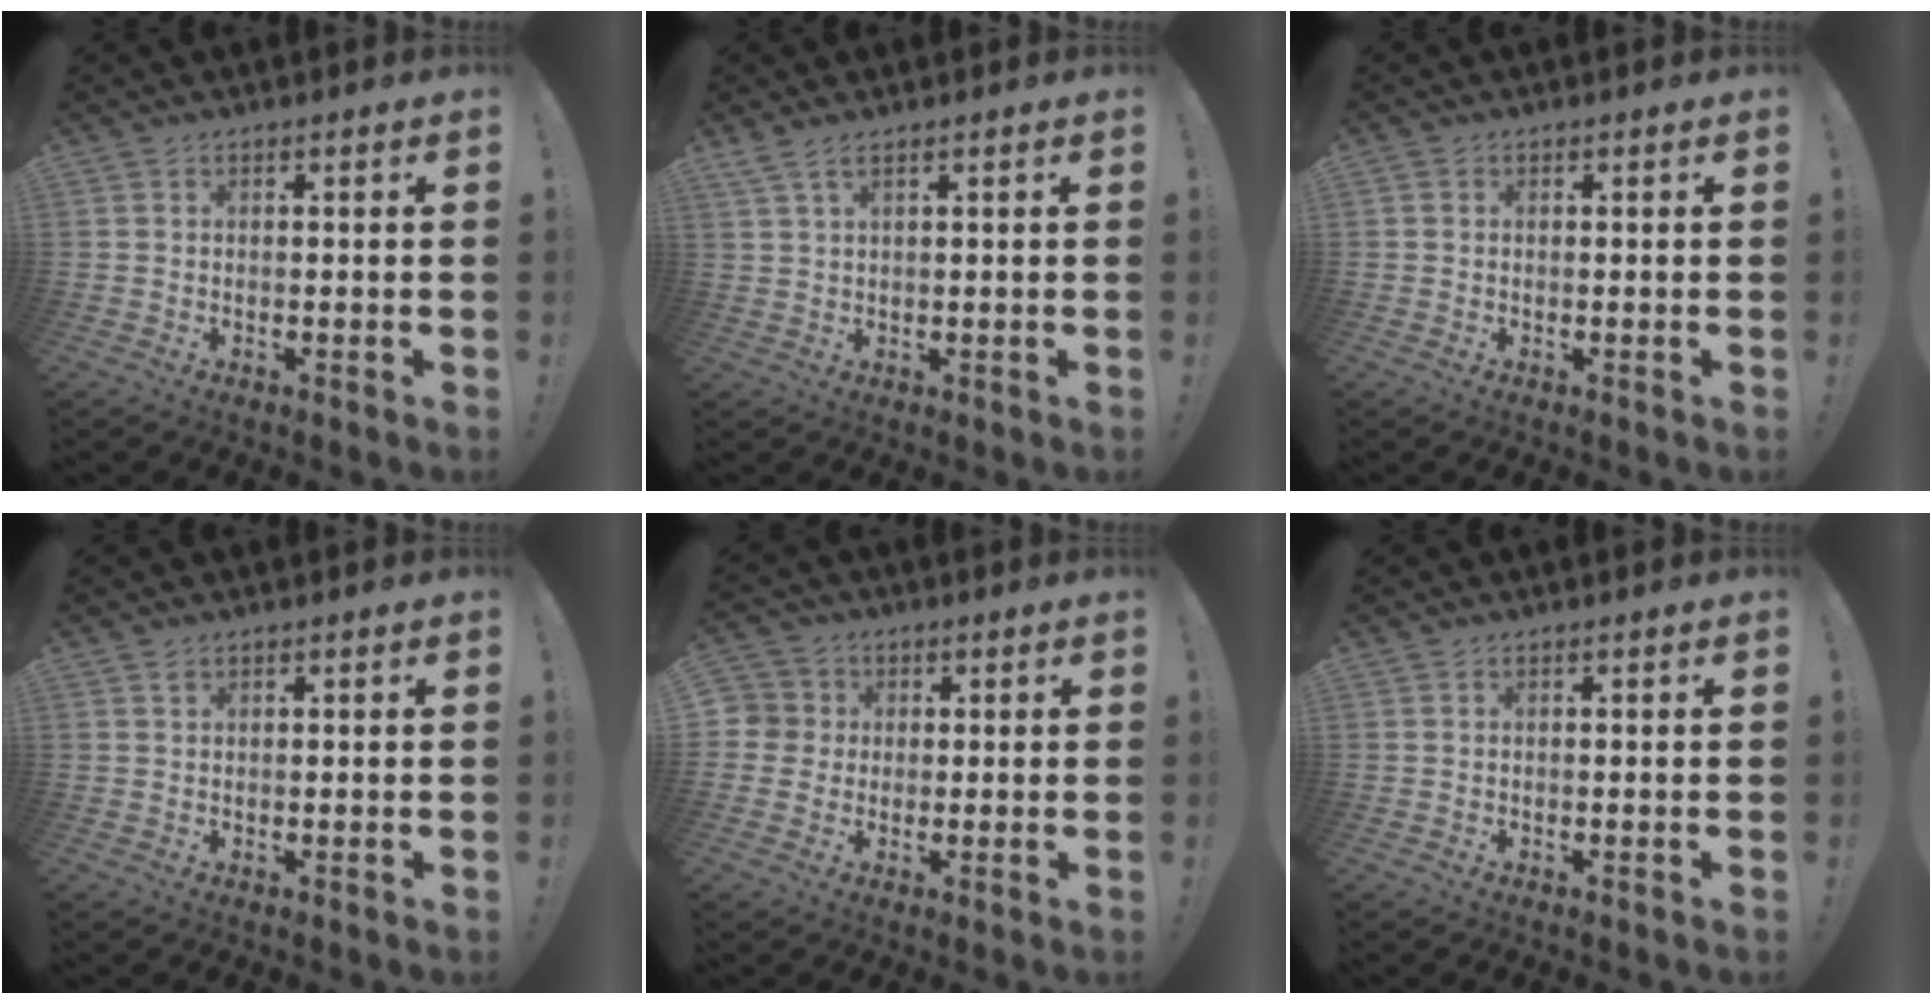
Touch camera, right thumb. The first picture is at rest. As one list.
[{"total": 3.2, "force": [2.3, 0.6, 2.1], "torque": [-0.052, -0.007, 0.044]}, {"total": 0.7, "force": [0.1, 0.6, 0.1], "torque": [-0.007, 0.004, 0.004]}, {"total": 0.7, "force": [0.5, 0.4, 0.4], "torque": [0.002, -0.004, 0.008]}, {"total": 5.0, "force": [0.4, 4.8, 1.0], "torque": [-0.023, 0.003, 0.006]}, {"total": 0.0}]